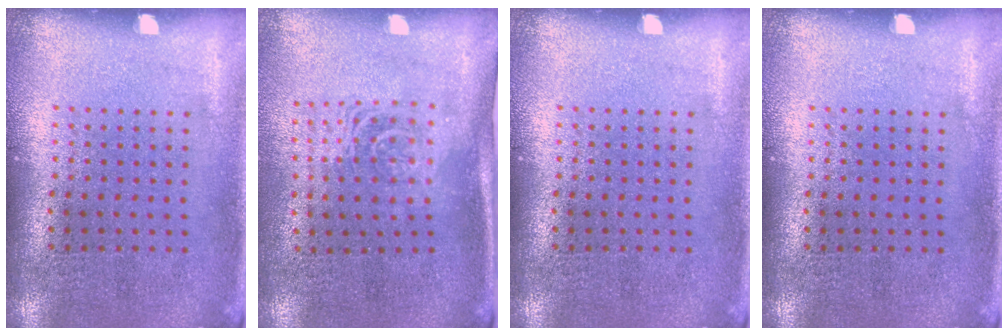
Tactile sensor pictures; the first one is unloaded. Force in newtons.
{"total": 1.6, "press": 1.2, "slide": 1.0}
{"total": 0.0}
{"total": 0.0}